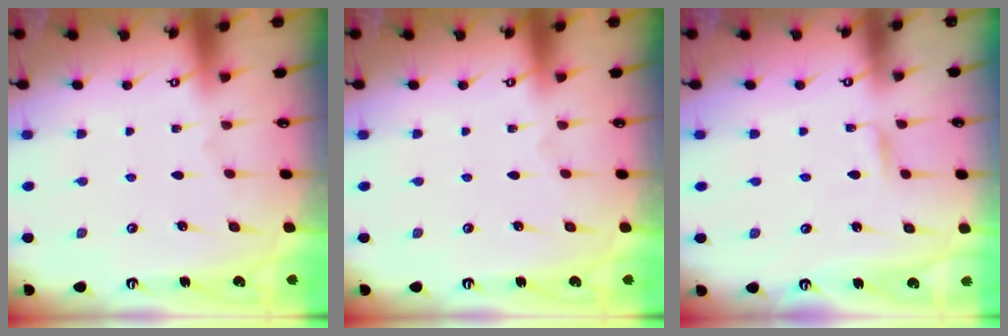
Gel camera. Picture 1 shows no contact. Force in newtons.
{"total": 0.0}
{"total": 1.3, "press": 1.3, "slide": 0.2}